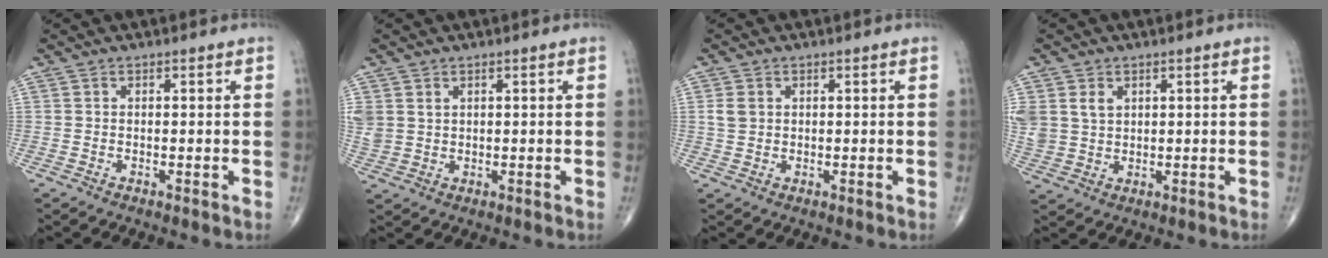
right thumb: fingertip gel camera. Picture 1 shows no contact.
{"total": 5.2, "force": [1.8, 4.3, 2.3], "torque": [-0.063, 0.001, 0.048]}
{"total": 2.6, "force": [0.6, 2.1, 1.5], "torque": [-0.026, 0.002, 0.016]}
{"total": 7.4, "force": [2.4, 5.8, 3.9], "torque": [-0.087, -0.001, 0.060]}